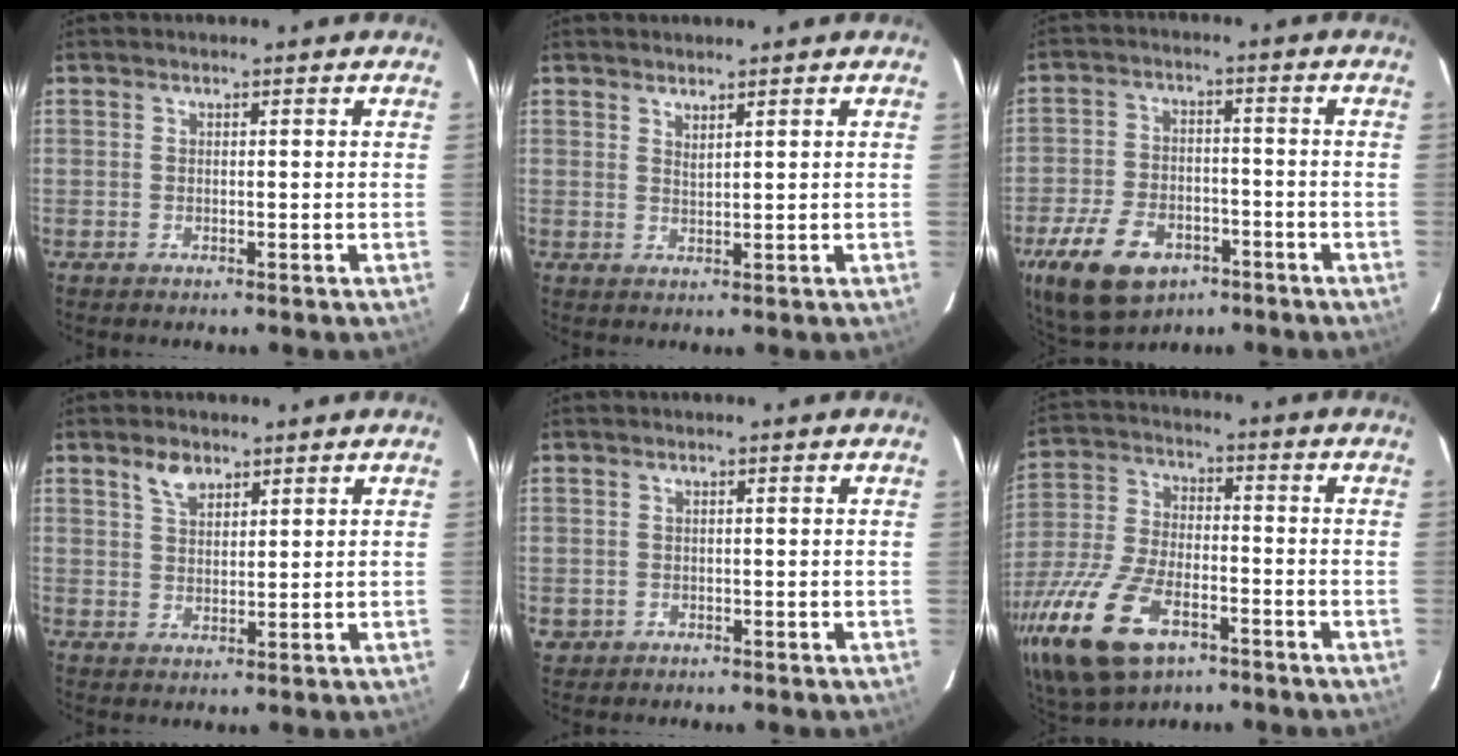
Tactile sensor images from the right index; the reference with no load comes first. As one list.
[{"total": 1.5, "force": [1.3, 0.1, 0.7], "torque": [-0.014, -0.001, 0.022]}, {"total": 15.6, "force": [-8.7, 9.4, 9.0], "torque": [-0.212, -0.008, -0.142]}, {"total": 3.9, "force": [2.7, 2.1, 2.0], "torque": [-0.033, 0.008, 0.050]}, {"total": 1.8, "force": [-0.3, 1.7, 0.3], "torque": [-0.004, 0.000, 0.000]}, {"total": 21.3, "force": [-12.1, 10.7, 13.9], "torque": [-0.318, -0.038, -0.218]}]